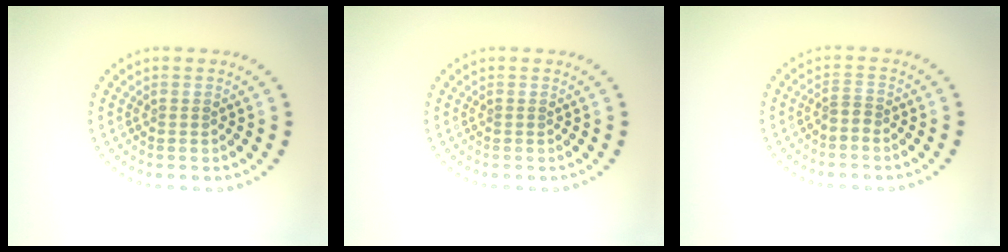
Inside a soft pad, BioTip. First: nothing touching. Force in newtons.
{"total": 0.0}
{"total": 1.1, "press": 0.6, "slide": 0.9}